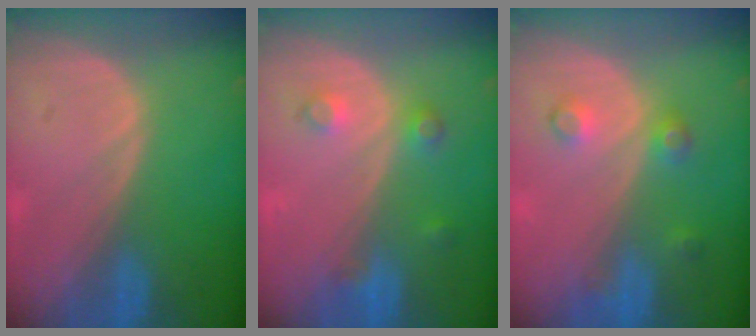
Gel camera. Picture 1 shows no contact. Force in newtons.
{"total": 3.5, "press": 3.2, "slide": 1.3}
{"total": 3.5, "press": 3.2, "slide": 1.4}